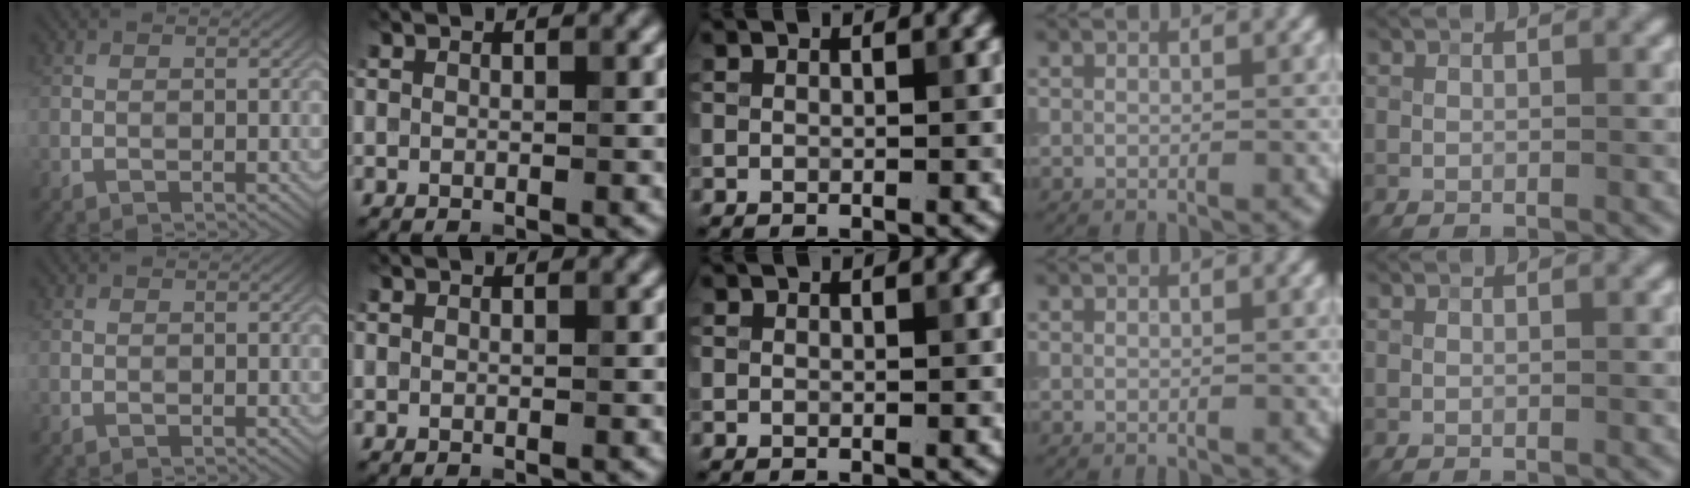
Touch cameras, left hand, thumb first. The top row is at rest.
{}